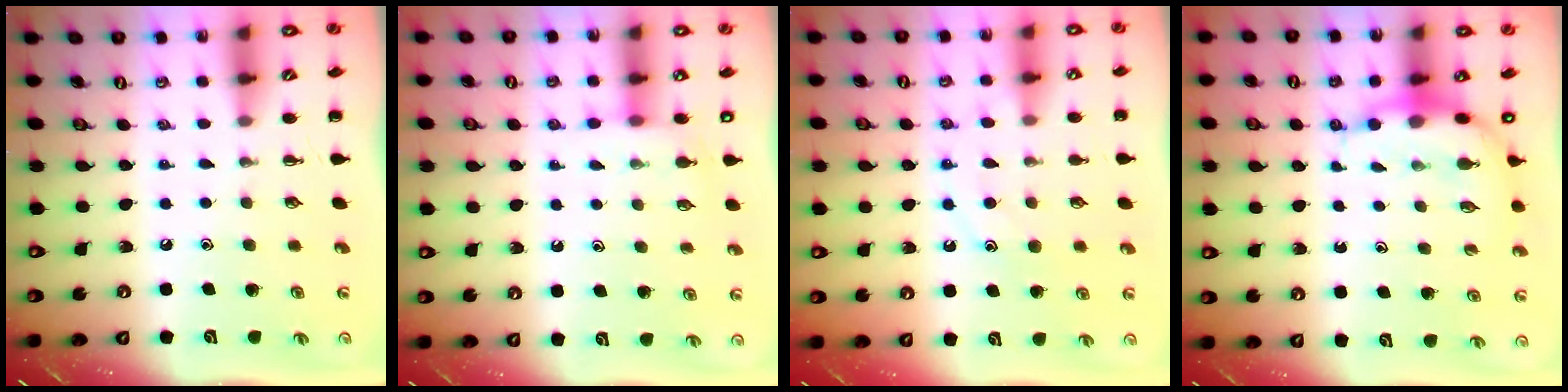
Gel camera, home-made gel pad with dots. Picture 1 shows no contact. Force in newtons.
{"total": 4.7, "press": 4.6, "slide": 1.1}
{"total": 10.7, "press": 10.6, "slide": 0.9}
{"total": 6.9, "press": 6.7, "slide": 1.8}